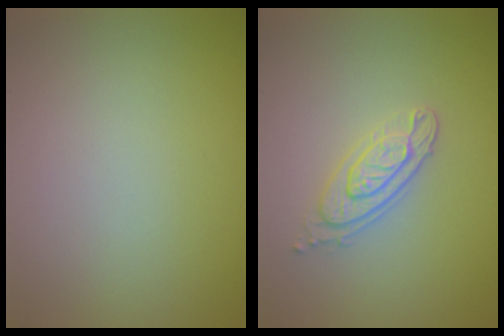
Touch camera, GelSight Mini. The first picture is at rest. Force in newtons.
{"total": 2.9, "press": 2.6, "slide": 1.4}